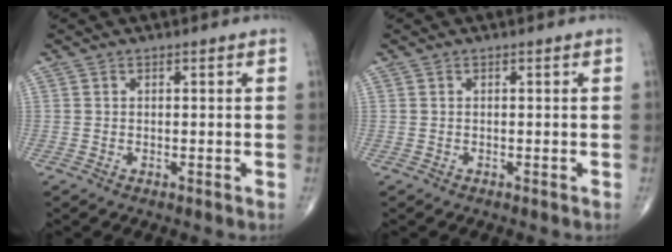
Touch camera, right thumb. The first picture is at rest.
{"total": 0.0}